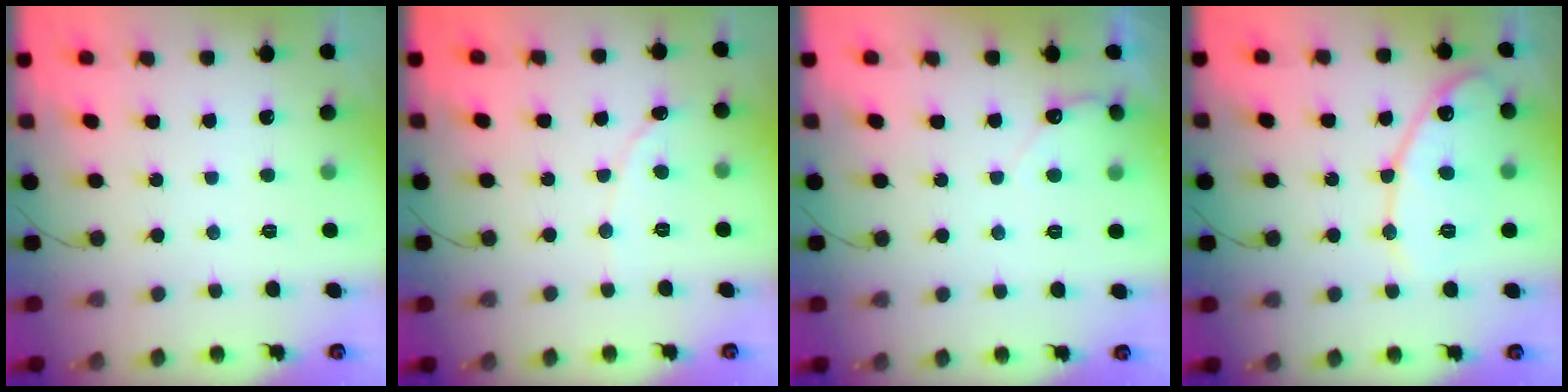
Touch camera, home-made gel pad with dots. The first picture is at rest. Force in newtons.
{"total": 1.0, "press": 1.0, "slide": 0.1}
{"total": 3.7, "press": 3.7, "slide": 0.3}
{"total": 12.9, "press": 12.9, "slide": 1.2}